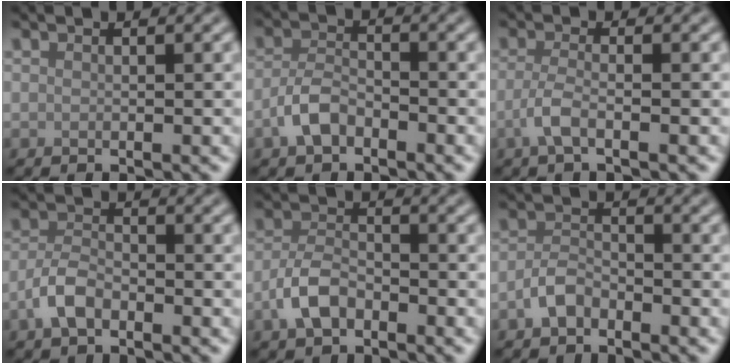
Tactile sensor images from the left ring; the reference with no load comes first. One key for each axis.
{"total": 2.9, "fx": -1.8, "fy": 1.5, "fz": 1.7, "tx": -0.036, "ty": 0.007, "tz": -0.043}
{"total": 2.2, "fx": -0.9, "fy": 0.6, "fz": 1.9, "tx": -0.042, "ty": -0.001, "tz": -0.024}
{"total": 2.9, "fx": -1.7, "fy": 1.5, "fz": 1.9, "tx": -0.039, "ty": 0.005, "tz": -0.042}
{"total": 3.4, "fx": -1.9, "fy": 1.9, "fz": 2.1, "tx": -0.042, "ty": 0.006, "tz": -0.046}
{"total": 2.3, "fx": -1.5, "fy": 1.2, "fz": 1.1, "tx": -0.021, "ty": 0.007, "tz": -0.035}